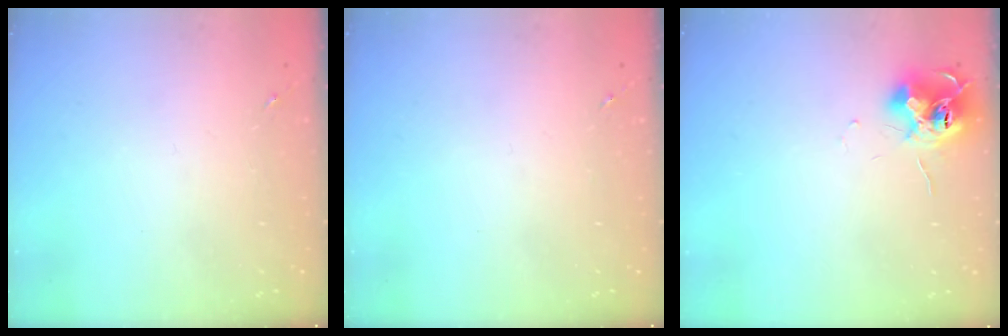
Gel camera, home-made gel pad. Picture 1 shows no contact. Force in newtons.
{"total": 0.0}
{"total": 12.3, "press": 12.3, "slide": 0.8}